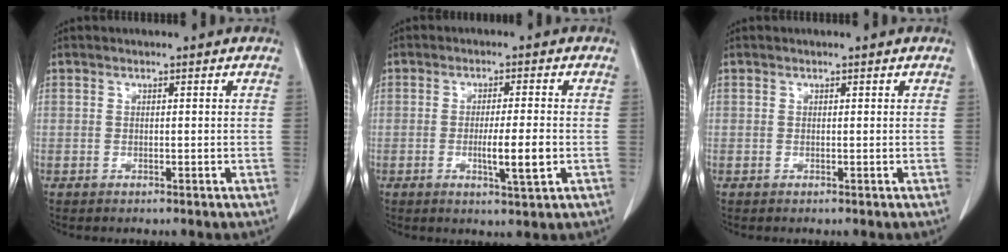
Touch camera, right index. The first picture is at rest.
{"total": 5.5, "force": [-1.3, 0.0, 5.4], "torque": [-0.091, -0.011, -0.019]}
{"total": 0.0}